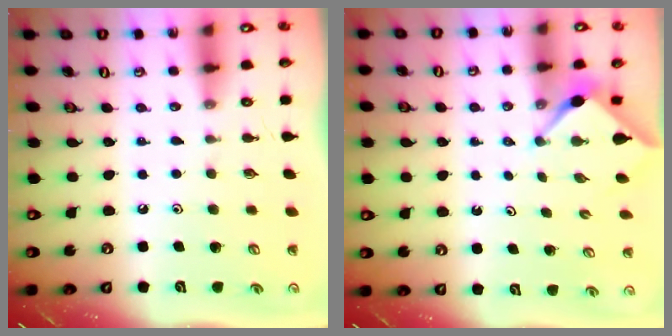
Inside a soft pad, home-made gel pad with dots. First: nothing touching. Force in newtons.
{"total": 3.0, "press": 3.0, "slide": 0.4}